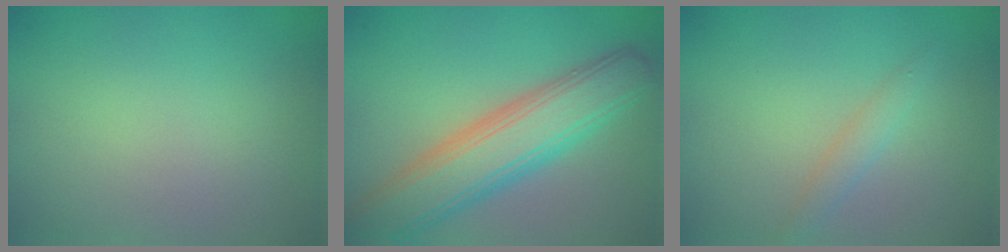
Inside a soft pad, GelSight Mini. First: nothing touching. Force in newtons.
{"total": 7.4, "press": 7.3, "slide": 0.7}
{"total": 1.4, "press": 1.4, "slide": 0.0}